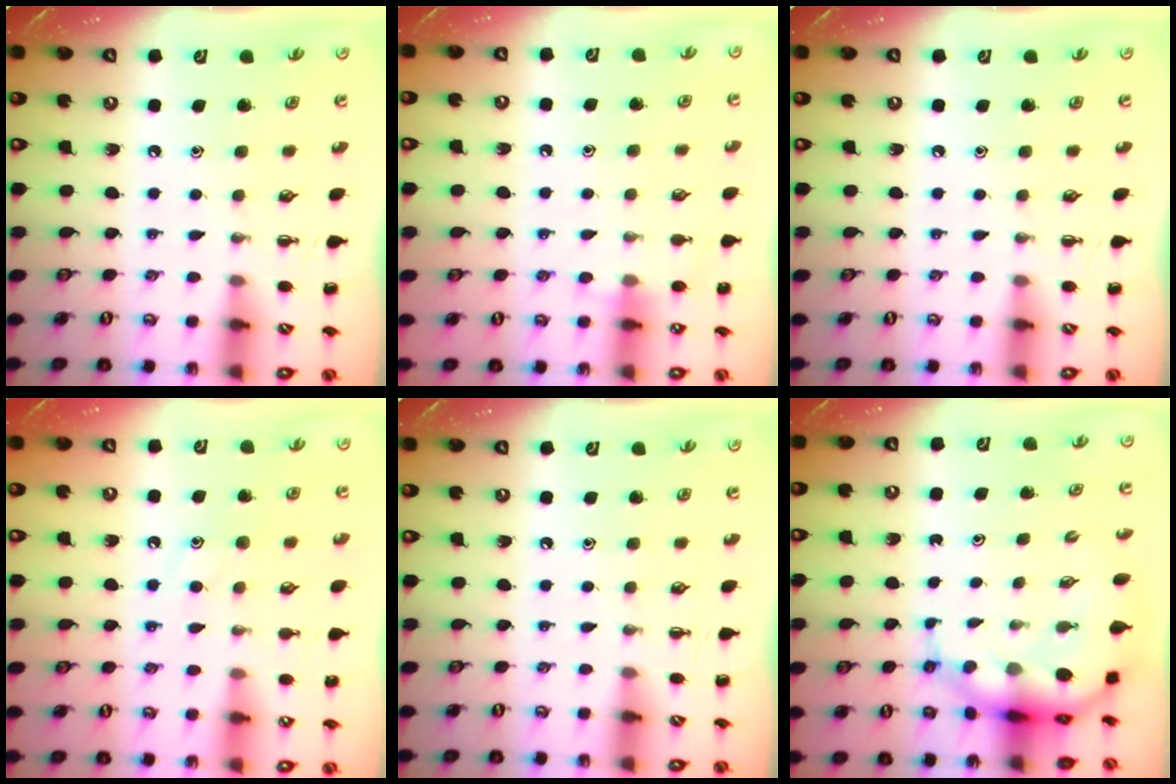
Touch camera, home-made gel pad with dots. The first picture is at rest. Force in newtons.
{"total": 6.9, "press": 6.4, "slide": 2.7}
{"total": 0.0}
{"total": 8.9, "press": 8.9, "slide": 1.1}
{"total": 0.0}
{"total": 8.4, "press": 8.0, "slide": 2.6}